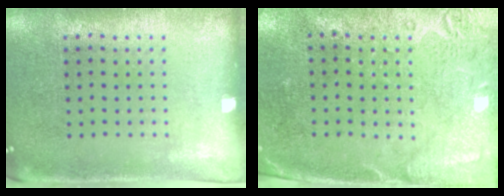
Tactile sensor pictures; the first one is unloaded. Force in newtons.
{"total": 2.7, "press": 2.2, "slide": 1.5}